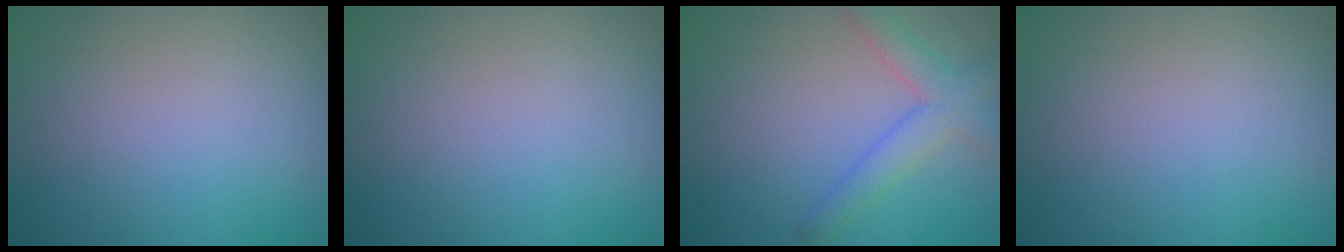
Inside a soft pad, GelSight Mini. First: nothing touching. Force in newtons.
{"total": 0.0}
{"total": 3.6, "press": 3.6, "slide": 0.2}
{"total": 0.0}